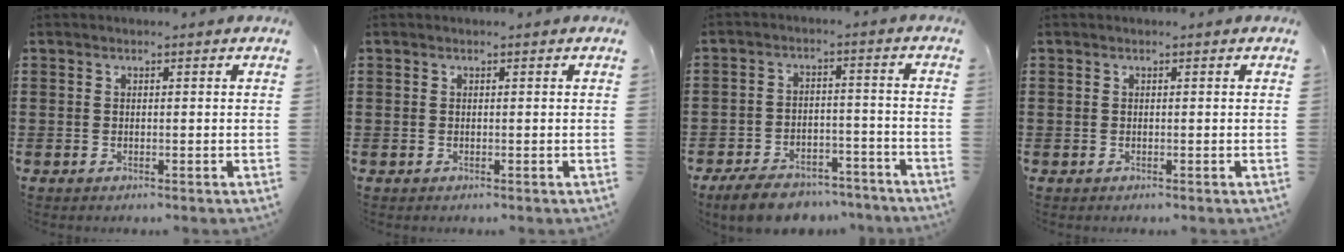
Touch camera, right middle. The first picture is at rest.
{"total": 0.0}
{"total": 6.8, "force": [-6.3, 1.6, 2.0], "torque": [-0.038, 0.016, -0.122]}
{"total": 0.0}